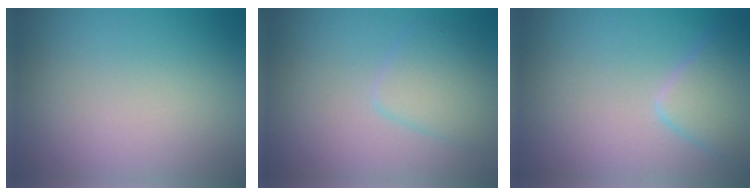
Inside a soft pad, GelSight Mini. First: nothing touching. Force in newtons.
{"total": 3.0, "press": 3.0, "slide": 0.2}
{"total": 3.6, "press": 3.6, "slide": 0.2}